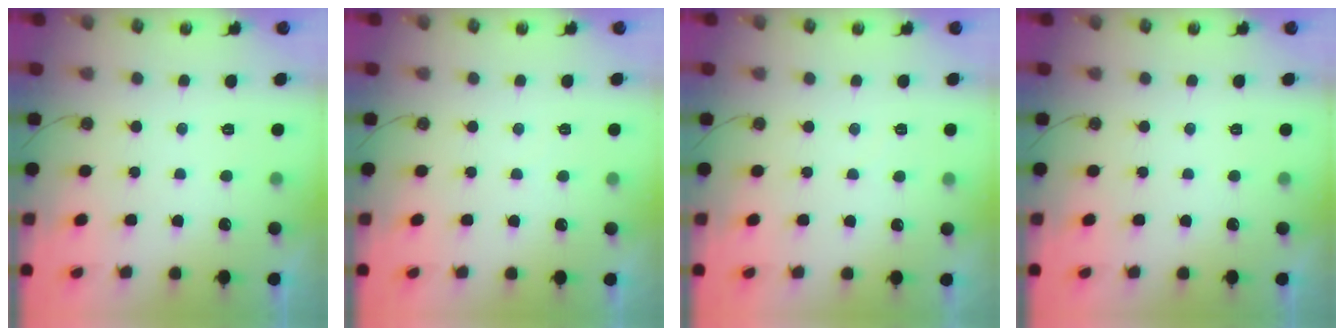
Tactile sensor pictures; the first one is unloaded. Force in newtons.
{"total": 2.4, "press": 2.3, "slide": 0.5}
{"total": 2.8, "press": 2.8, "slide": 0.4}
{"total": 0.0}